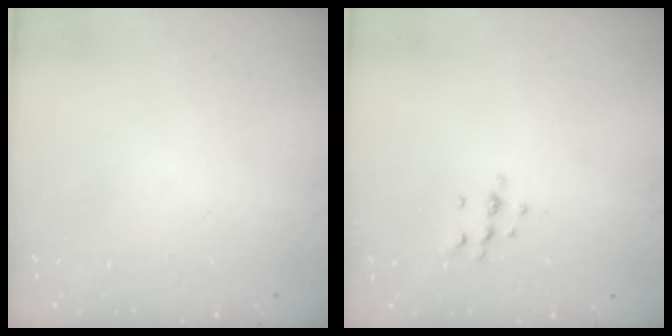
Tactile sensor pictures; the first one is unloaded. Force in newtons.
{"total": 6.9, "press": 6.8, "slide": 1.2}